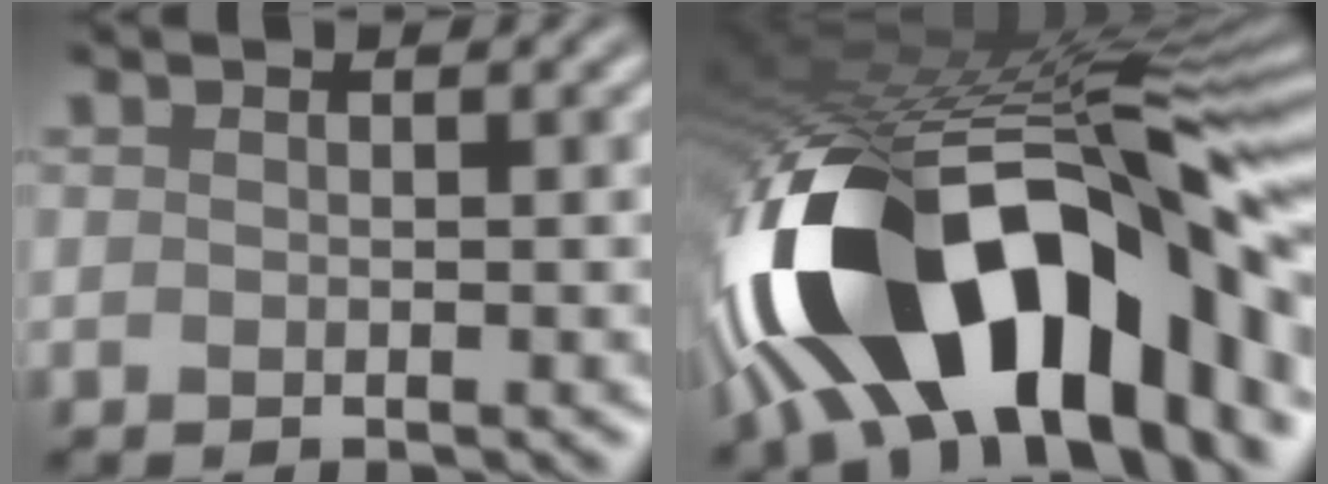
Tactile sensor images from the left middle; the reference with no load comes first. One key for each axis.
{"total": 19.7, "fx": -6.8, "fy": 9.3, "fz": 16.0, "tx": -0.283, "ty": -0.001, "tz": -0.114}